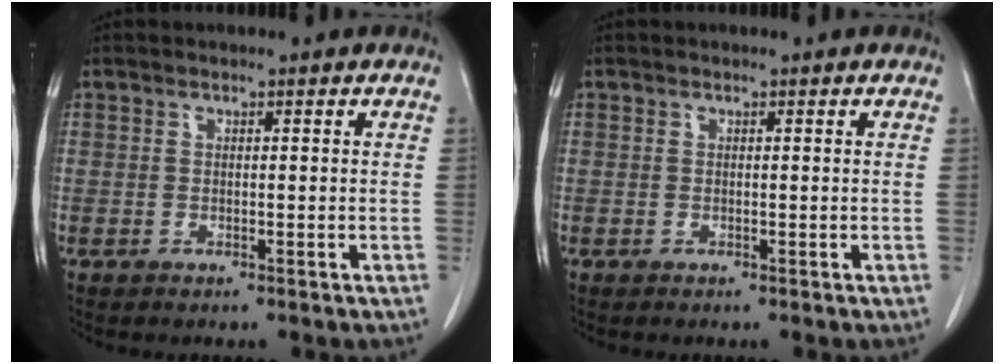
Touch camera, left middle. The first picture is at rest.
{"total": 0.0}